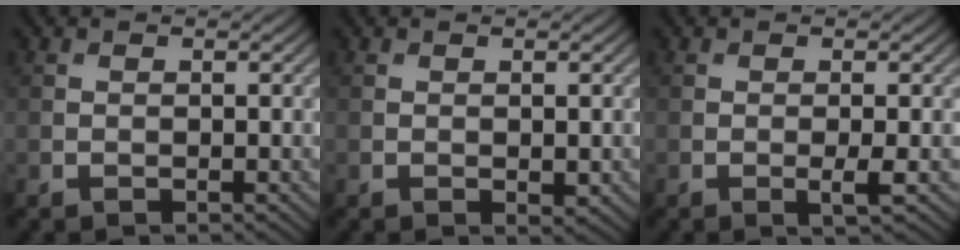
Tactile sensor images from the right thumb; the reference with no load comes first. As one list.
[{"total": 1.0, "force": [-0.1, 0.5, 0.8], "torque": [-0.010, -0.005, 0.000]}, {"total": 1.4, "force": [-0.3, 0.1, 1.4], "torque": [-0.027, -0.003, -0.006]}]